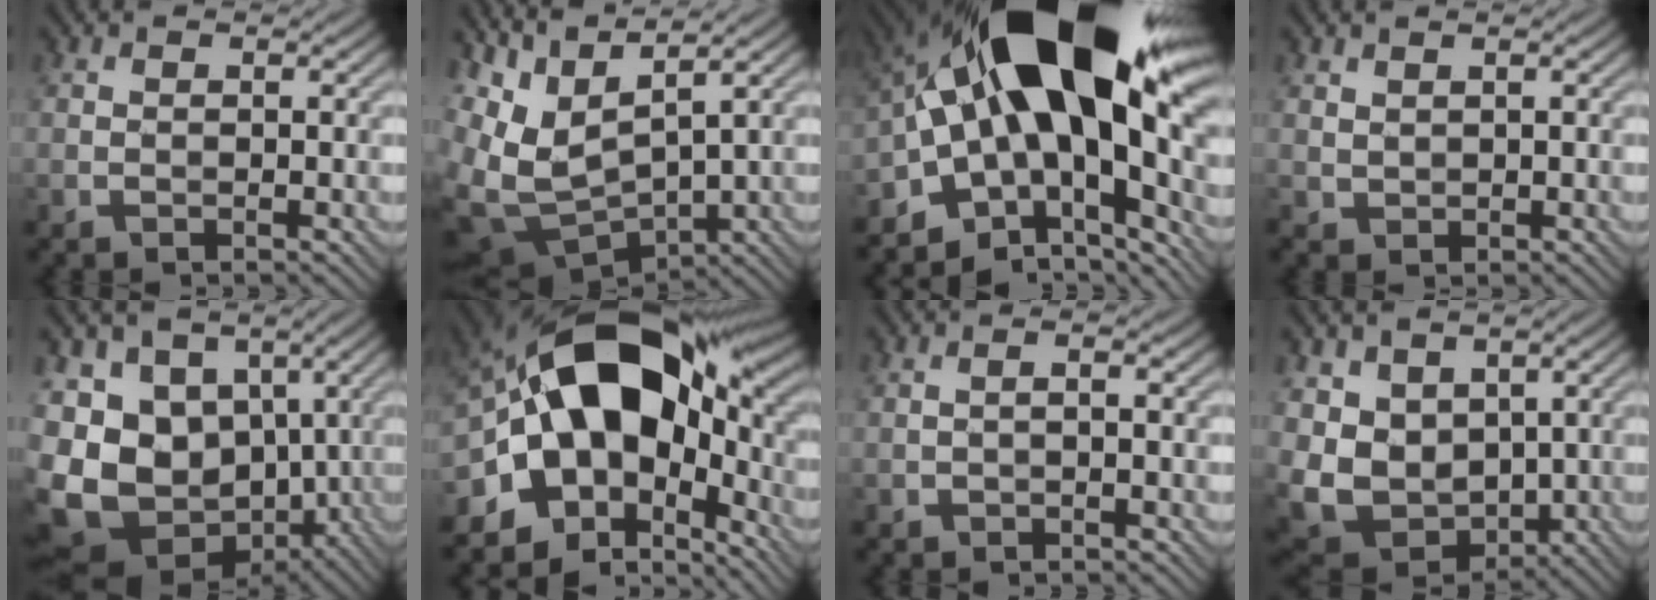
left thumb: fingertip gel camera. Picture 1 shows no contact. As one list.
[{"total": 8.8, "force": [2.2, 4.7, 7.1], "torque": [-0.182, -0.020, 0.066]}, {"total": 20.1, "force": [2.7, 11.0, 16.6], "torque": [-0.285, 0.004, 0.048]}, {"total": 1.1, "force": [0.9, 0.7, -0.1], "torque": [-0.001, -0.004, 0.023]}, {"total": 15.3, "force": [-1.0, 12.2, 9.2], "torque": [-0.214, -0.035, 0.007]}, {"total": 15.9, "force": [-0.5, 10.6, 11.8], "torque": [-0.191, 0.002, -0.014]}, {"total": 0.7, "force": [-0.3, 0.1, 0.6], "torque": [-0.009, 0.006, -0.008]}, {"total": 8.3, "force": [1.9, 6.7, 4.5], "torque": [-0.126, -0.024, 0.047]}]